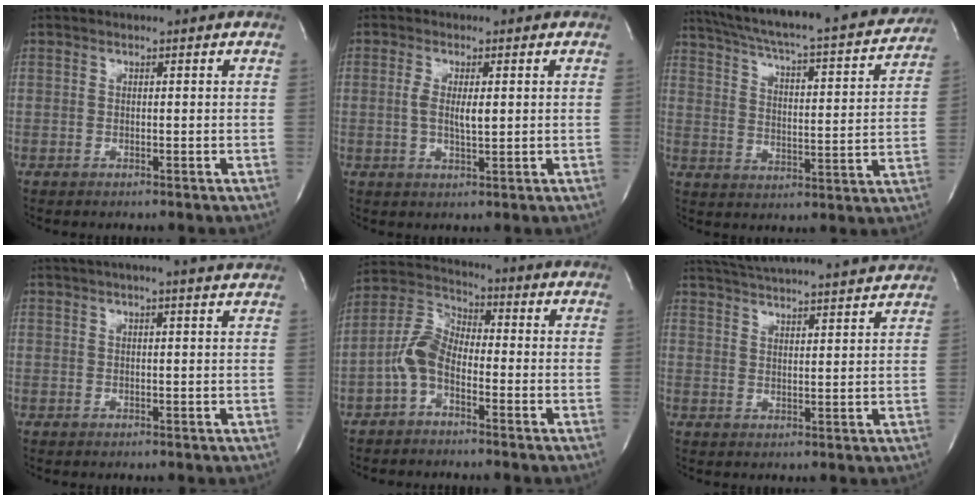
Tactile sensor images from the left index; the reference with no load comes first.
{"total": 3.1, "force": [0.2, 0.8, 3.0], "torque": [-0.062, -0.009, 0.005]}
{"total": 24.8, "force": [22.1, 2.9, 11.0], "torque": [-0.180, -0.036, 0.291]}
{"total": 10.2, "force": [9.0, -0.4, 4.8], "torque": [-0.079, 0.020, 0.104]}
{"total": 6.5, "force": [-2.8, 3.4, 4.8], "torque": [-0.118, 0.015, -0.061]}
{"total": 20.3, "force": [19.0, 0.8, 7.1], "torque": [-0.126, 0.009, 0.262]}